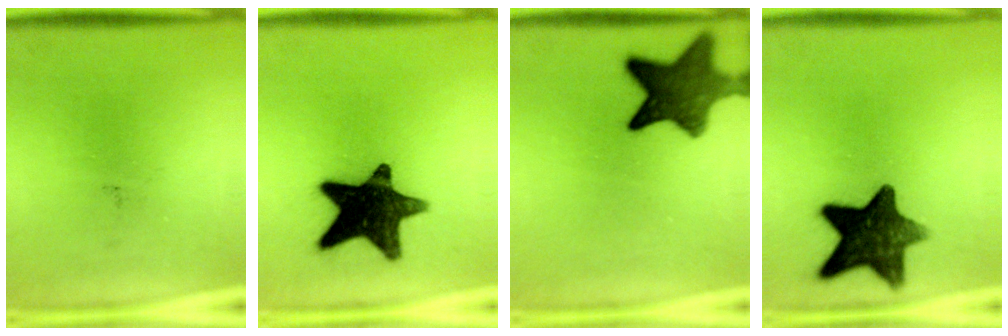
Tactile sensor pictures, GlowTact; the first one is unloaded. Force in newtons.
{"total": 15.9}
{"total": 11.5}
{"total": 12.9}